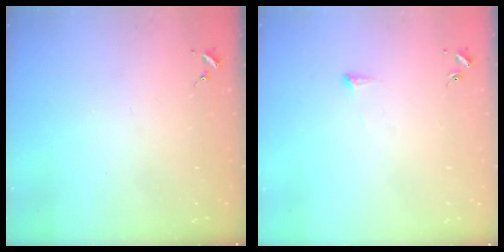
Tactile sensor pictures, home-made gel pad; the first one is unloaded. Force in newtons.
{"total": 3.6, "press": 3.5, "slide": 0.5}